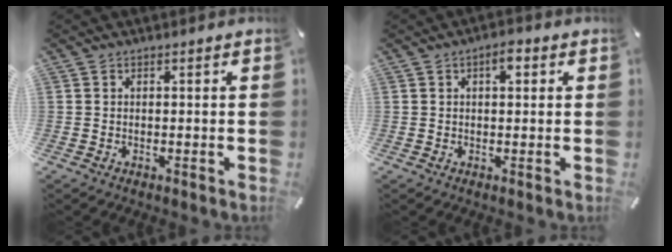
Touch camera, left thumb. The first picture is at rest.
{"total": 3.4, "force": [1.2, 1.6, 2.8], "torque": [-0.043, 0.002, 0.015]}